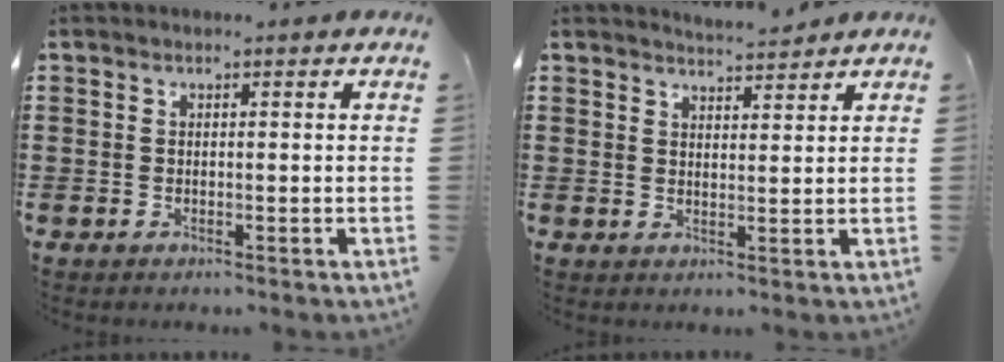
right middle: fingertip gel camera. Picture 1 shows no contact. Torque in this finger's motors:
{"motor_torque": [-1.22, 0.92, -0.29, -0.11]}